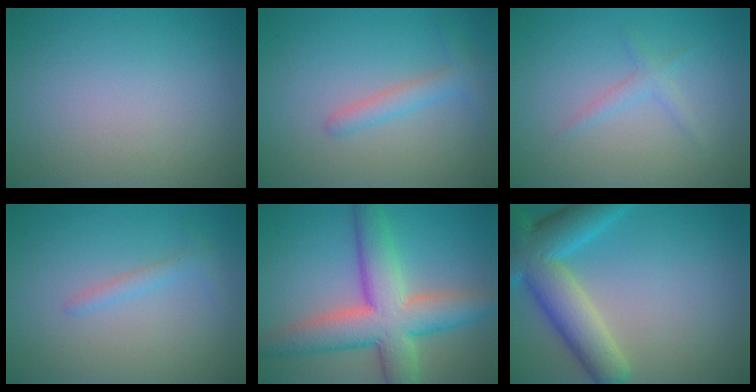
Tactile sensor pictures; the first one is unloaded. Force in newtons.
{"total": 2.1, "press": 2.1, "slide": 0.1}
{"total": 1.3, "press": 1.3, "slide": 0.1}
{"total": 1.3, "press": 1.3, "slide": 0.1}
{"total": 9.2, "press": 9.1, "slide": 0.5}
{"total": 8.0, "press": 8.0, "slide": 0.5}